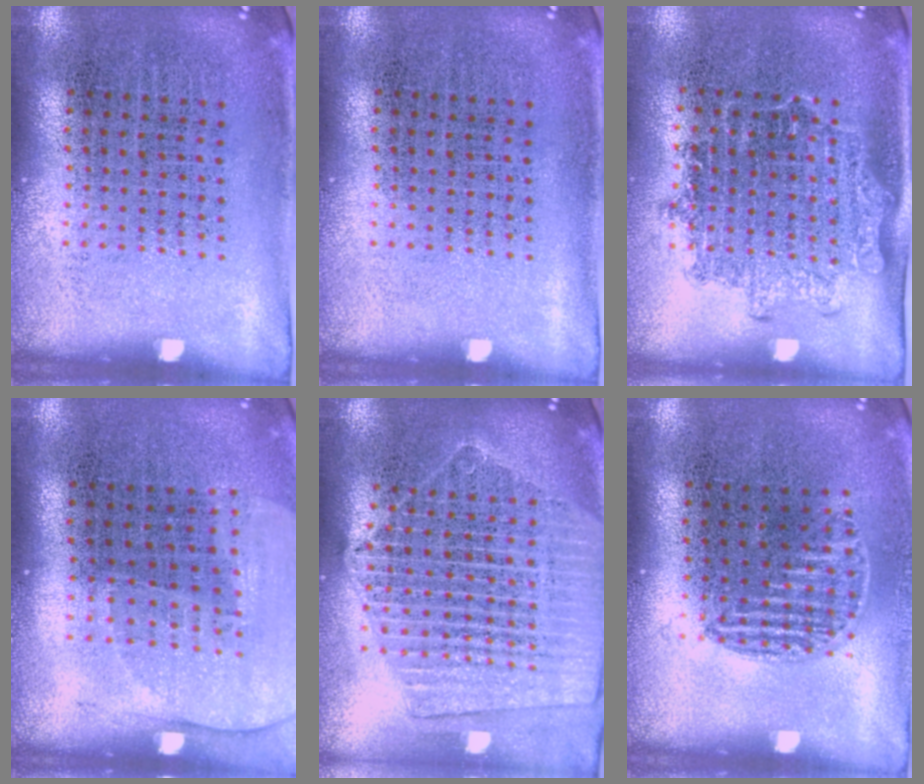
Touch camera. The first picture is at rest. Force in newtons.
{"total": 0.0}
{"total": 1.3, "press": 1.1, "slide": 0.8}
{"total": 1.4, "press": 1.3, "slide": 0.5}
{"total": 2.2, "press": 2.0, "slide": 0.9}
{"total": 1.0, "press": 0.8, "slide": 0.6}